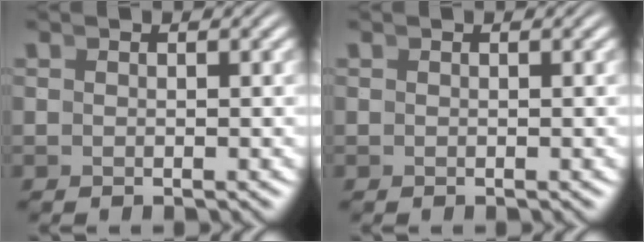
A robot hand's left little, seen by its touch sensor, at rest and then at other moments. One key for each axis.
{"total": 0.0}